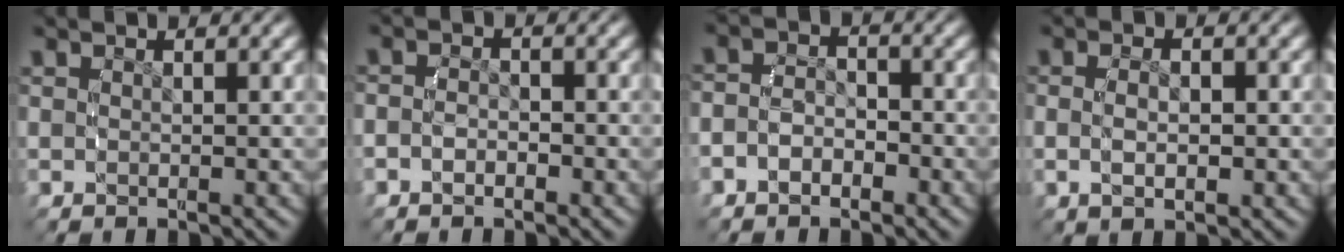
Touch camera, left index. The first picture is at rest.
{"total": 2.4, "force": [-1.1, 1.9, 0.9], "torque": [-0.031, 0.000, -0.024]}
{"total": 4.1, "force": [-1.7, 3.4, 1.7], "torque": [-0.046, 0.001, -0.036]}
{"total": 2.9, "force": [-0.2, 1.4, 2.5], "torque": [-0.048, 0.003, -0.004]}